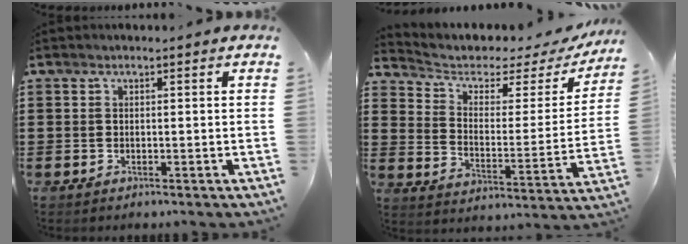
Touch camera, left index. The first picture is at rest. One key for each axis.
{"total": 3.4, "fx": 2.3, "fy": 2.0, "fz": 1.6, "tx": -0.051, "ty": -0.015, "tz": 0.032}